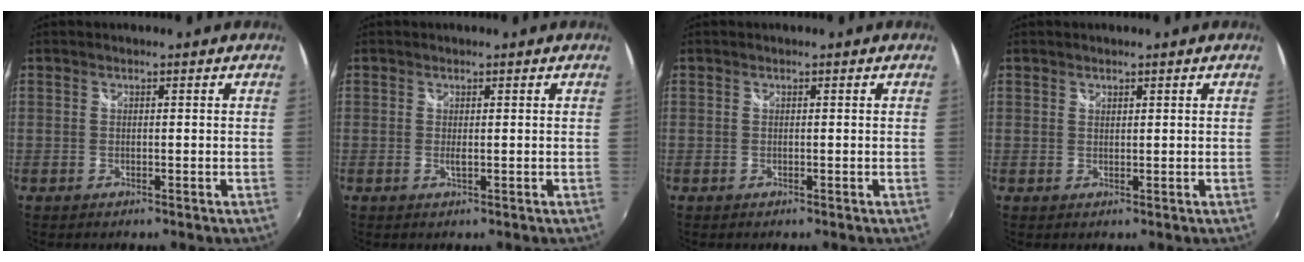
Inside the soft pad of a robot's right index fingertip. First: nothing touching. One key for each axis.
{"total": 0.8, "fx": -0.1, "fy": 0.1, "fz": 0.8, "tx": -0.014, "ty": -0.004, "tz": -0.001}
{"total": 0.0}
{"total": 0.7, "fx": 0.6, "fy": 0.3, "fz": 0.1, "tx": -0.001, "ty": 0.001, "tz": 0.011}